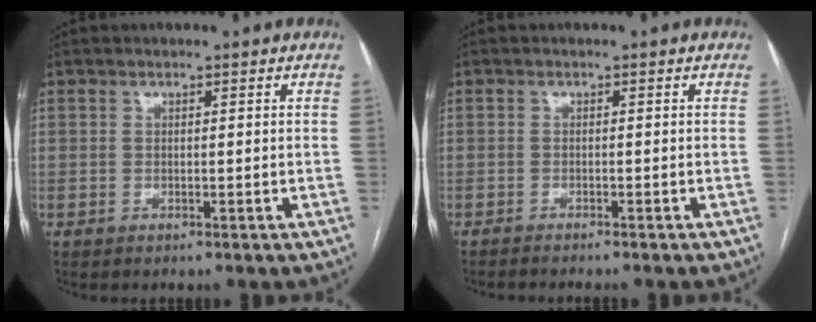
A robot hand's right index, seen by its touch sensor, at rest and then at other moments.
{"total": 3.5, "force": [-3.0, 0.0, 1.7], "torque": [-0.017, -0.002, -0.041]}